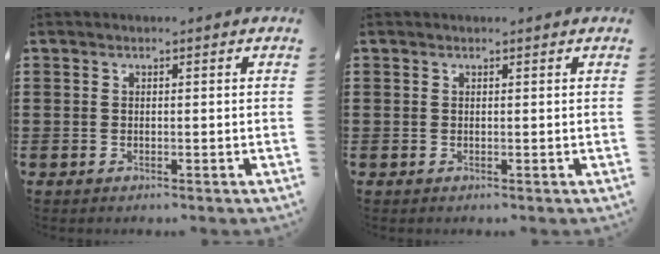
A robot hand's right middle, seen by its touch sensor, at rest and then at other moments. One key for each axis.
{"total": 0.0}